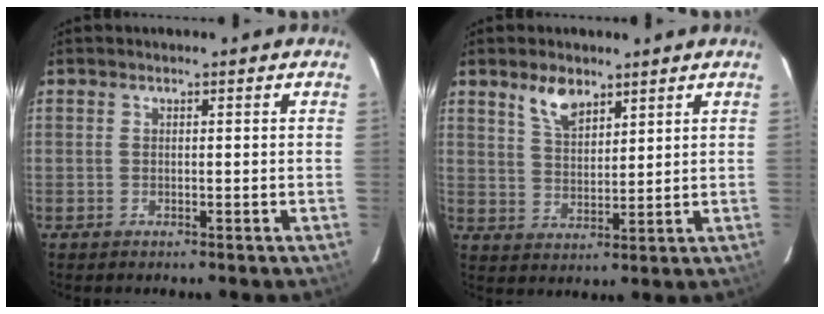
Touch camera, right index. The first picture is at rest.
{"total": 6.1, "force": [4.2, 2.8, 3.4], "torque": [-0.057, 0.004, 0.082]}